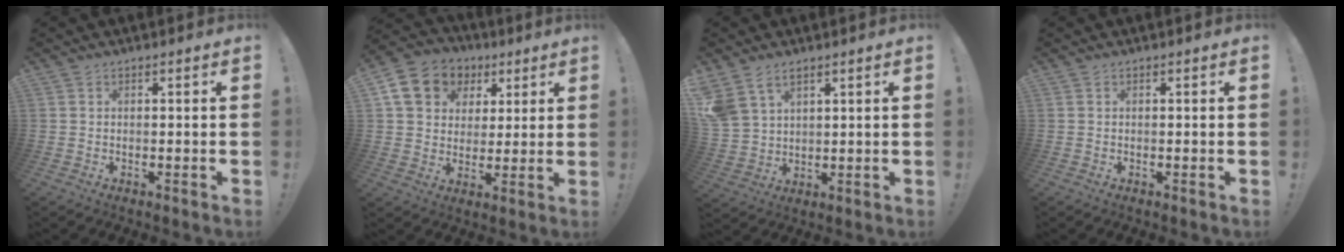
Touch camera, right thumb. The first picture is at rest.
{"total": 13.4, "force": [5.3, 11.0, 5.4], "torque": [-0.075, -0.020, 0.109]}
{"total": 7.6, "force": [4.8, 4.8, 3.5], "torque": [-0.074, -0.022, 0.100]}
{"total": 0.0}